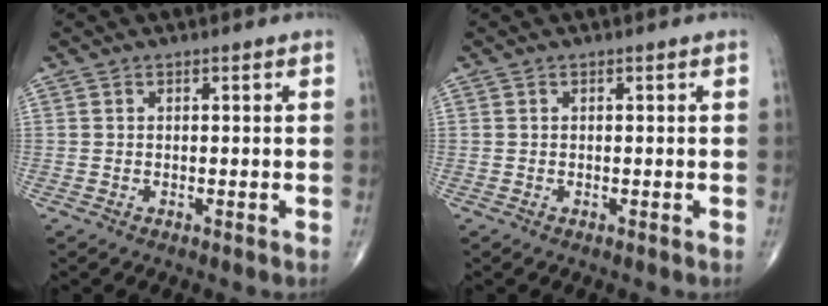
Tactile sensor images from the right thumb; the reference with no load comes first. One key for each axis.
{"total": 0.0}